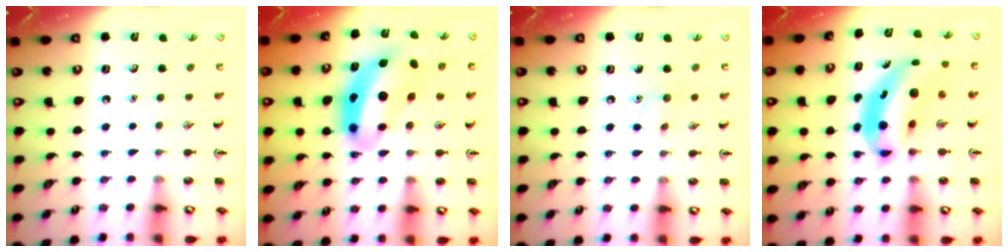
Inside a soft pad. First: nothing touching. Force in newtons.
{"total": 11.0, "press": 10.5, "slide": 3.3}
{"total": 6.2, "press": 6.0, "slide": 1.5}
{"total": 8.5, "press": 8.2, "slide": 2.4}